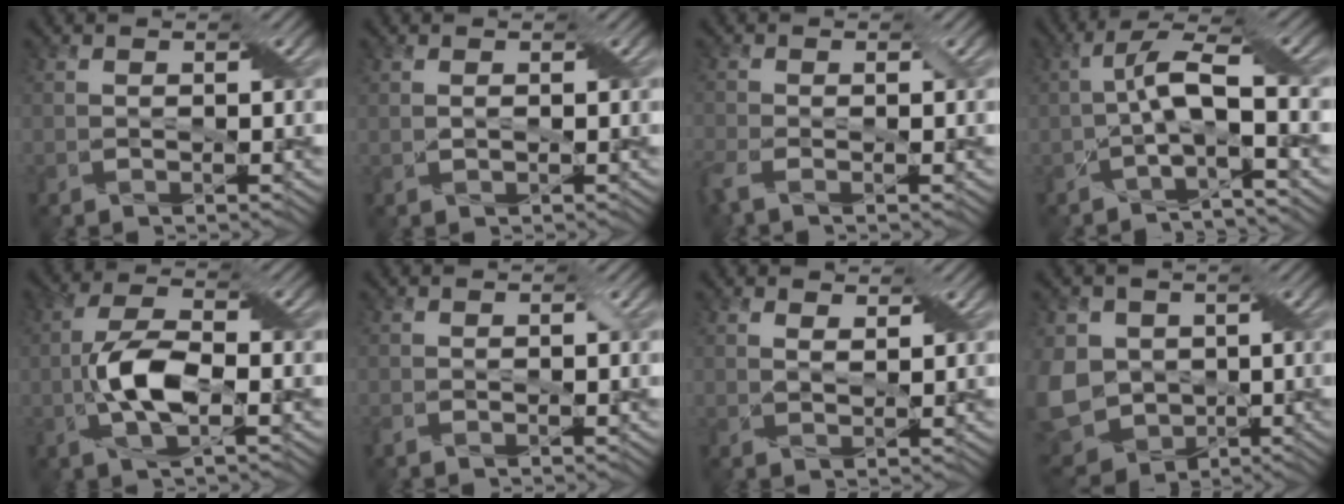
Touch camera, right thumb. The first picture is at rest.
{"total": 0.7, "force": [-0.1, 0.4, 0.6], "torque": [-0.014, 0.001, 0.000]}
{"total": 3.1, "force": [-1.7, 0.9, 2.5], "torque": [-0.066, -0.006, -0.042]}
{"total": 6.3, "force": [-1.5, 1.4, 6.0], "torque": [-0.113, 0.014, -0.038]}
{"total": 7.4, "force": [-1.8, 2.9, 6.6], "torque": [-0.141, 0.008, -0.039]}
{"total": 1.4, "force": [-0.7, 0.5, 1.1], "torque": [-0.027, -0.002, -0.014]}
{"total": 1.7, "force": [1.3, 0.6, 1.0], "torque": [-0.017, -0.005, 0.029]}
{"total": 11.0, "force": [-1.2, 9.2, 6.0], "torque": [-0.173, -0.016, -0.030]}